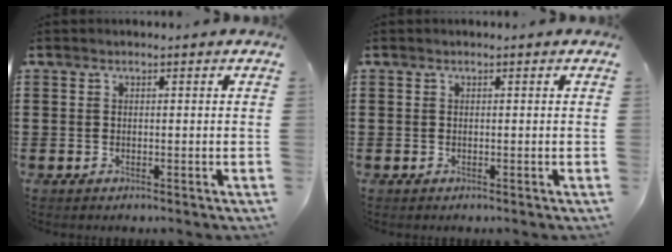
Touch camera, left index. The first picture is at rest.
{"total": 0.0}